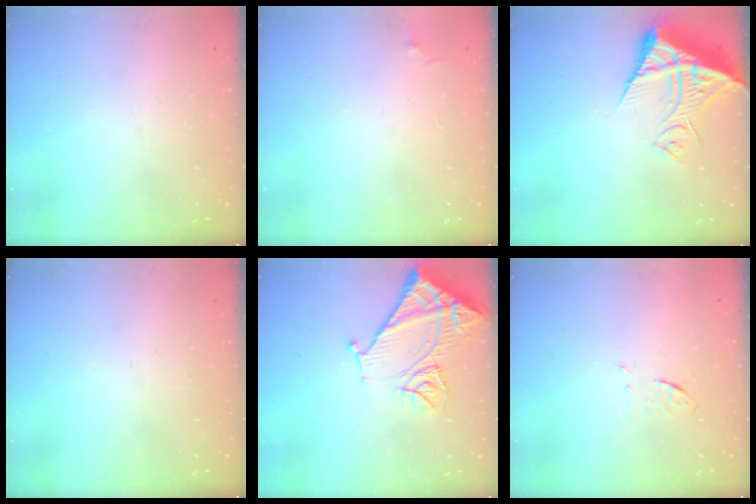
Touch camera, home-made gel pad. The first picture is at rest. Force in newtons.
{"total": 3.3, "press": 3.2, "slide": 0.5}
{"total": 13.0, "press": 12.9, "slide": 1.8}
{"total": 0.0}
{"total": 14.3, "press": 14.2, "slide": 1.8}
{"total": 3.6, "press": 3.4, "slide": 1.4}